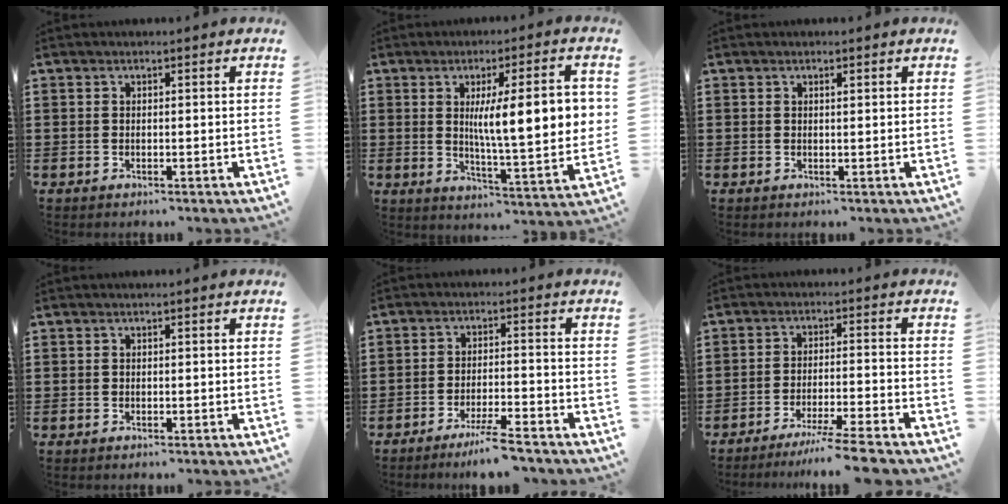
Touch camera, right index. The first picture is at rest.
{"total": 11.8, "force": [2.0, 2.1, 11.5], "torque": [-0.185, -0.004, 0.028]}
{"total": 0.6, "force": [0.3, 0.2, 0.5], "torque": [-0.010, 0.001, 0.005]}
{"total": 0.0}
{"total": 4.9, "force": [-4.3, -0.4, 2.5], "torque": [-0.046, -0.013, -0.080]}
{"total": 5.8, "force": [-4.9, -0.7, 2.9], "torque": [-0.052, -0.017, -0.095]}